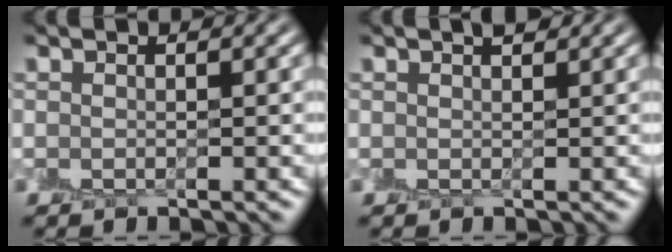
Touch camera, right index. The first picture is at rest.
{"total": 1.0, "force": [0.7, 0.1, 0.7], "torque": [-0.006, 0.003, 0.011]}